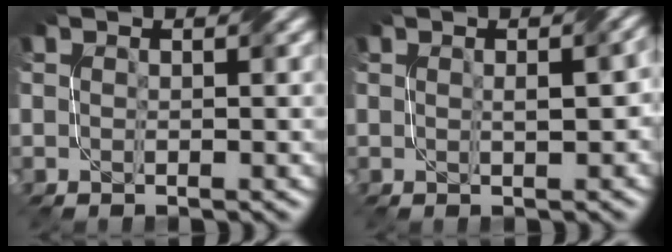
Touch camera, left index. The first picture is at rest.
{"total": 2.3, "force": [0.1, 0.8, 2.2], "torque": [-0.028, 0.005, 0.014]}